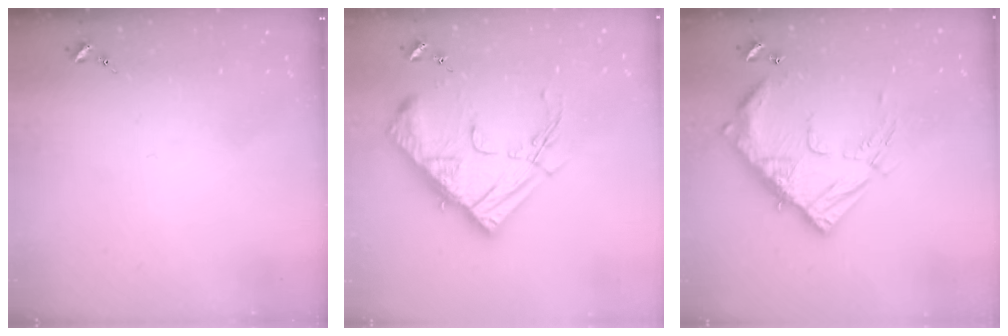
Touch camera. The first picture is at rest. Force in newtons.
{"total": 19.9, "press": 19.8, "slide": 2.0}
{"total": 17.8, "press": 17.7, "slide": 1.9}